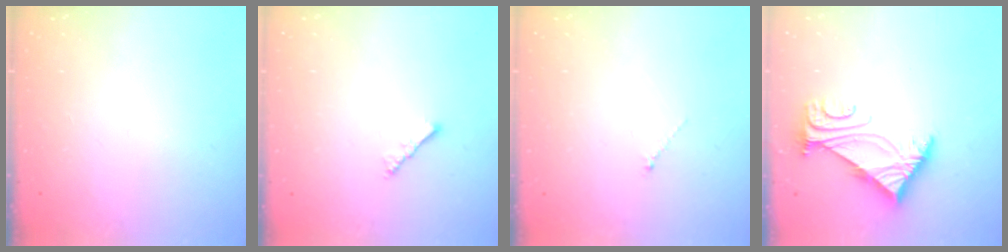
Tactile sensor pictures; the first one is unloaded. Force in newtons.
{"total": 2.2, "press": 2.1, "slide": 0.5}
{"total": 0.0}
{"total": 5.0, "press": 4.9, "slide": 1.0}